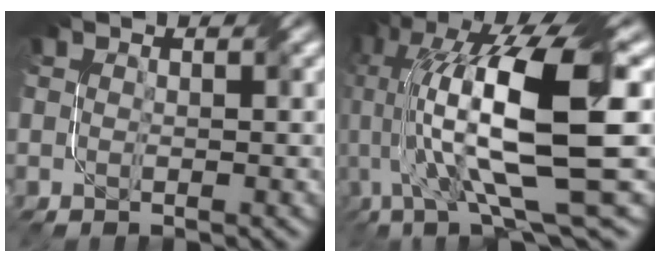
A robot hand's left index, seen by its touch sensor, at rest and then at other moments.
{"total": 15.3, "force": [0.0, 4.0, 14.8], "torque": [-0.264, 0.013, 0.011]}